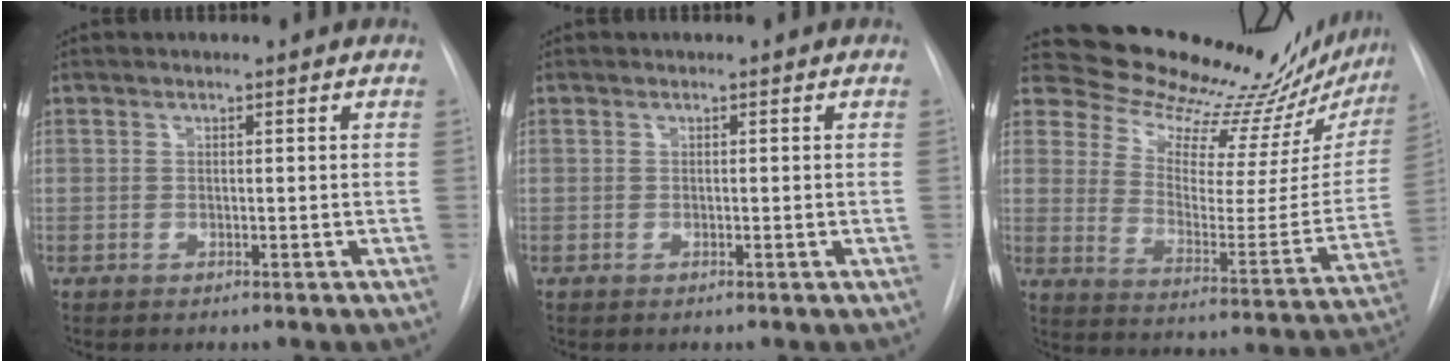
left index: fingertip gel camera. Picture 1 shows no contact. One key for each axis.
{"total": 0.6, "fx": -0.6, "fy": -0.1, "fz": -0.1, "tx": 0.003, "ty": -0.006, "tz": -0.010}
{"total": 23.5, "fx": 22.3, "fy": 4.1, "fz": 6.2, "tx": -0.092, "ty": -0.106, "tz": 0.287}